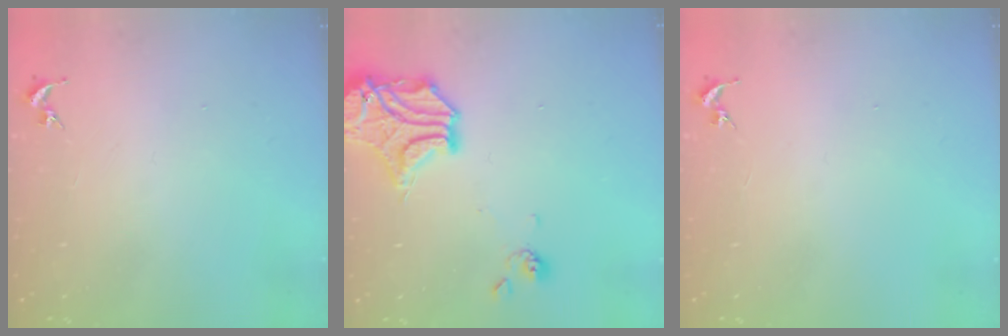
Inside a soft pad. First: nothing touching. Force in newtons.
{"total": 16.4, "press": 16.1, "slide": 3.1}
{"total": 0.0}